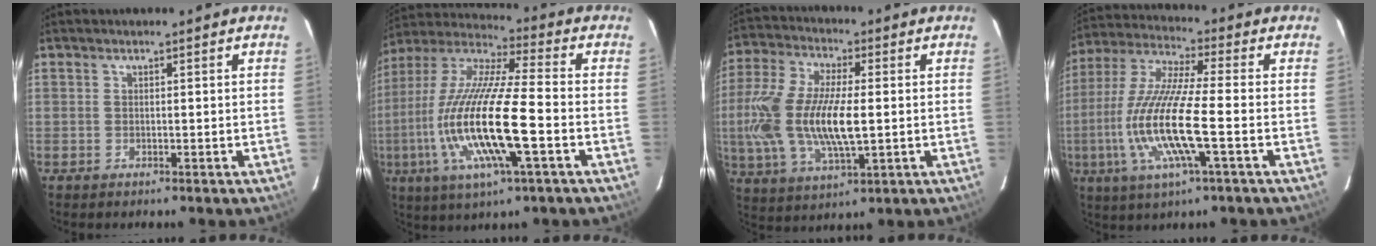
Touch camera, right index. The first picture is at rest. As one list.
[{"total": 21.4, "force": [-5.6, 3.6, 20.4], "torque": [-0.401, -0.027, -0.112]}, {"total": 17.9, "force": [-0.8, 7.1, 16.4], "torque": [-0.341, -0.004, -0.017]}, {"total": 16.3, "force": [-4.0, 2.0, 15.7], "torque": [-0.323, -0.012, -0.079]}]